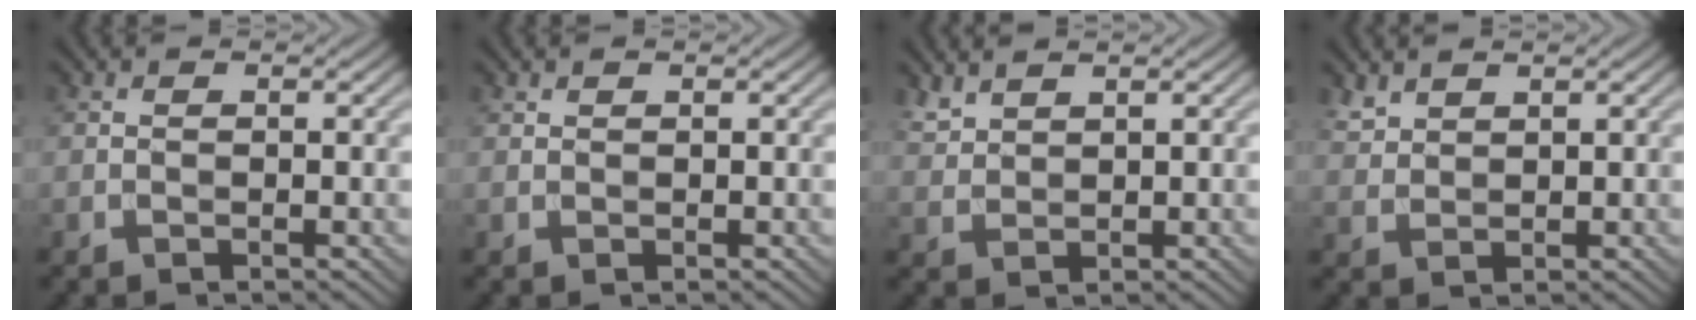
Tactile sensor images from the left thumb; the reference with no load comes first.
{"total": 0.5, "force": [0.5, 0.2, 0.1], "torque": [-0.003, 0.000, 0.012]}
{"total": 2.5, "force": [2.2, 0.7, 0.9], "torque": [-0.028, 0.002, 0.055]}
{"total": 2.5, "force": [2.1, 1.0, 0.9], "torque": [-0.026, 0.002, 0.051]}